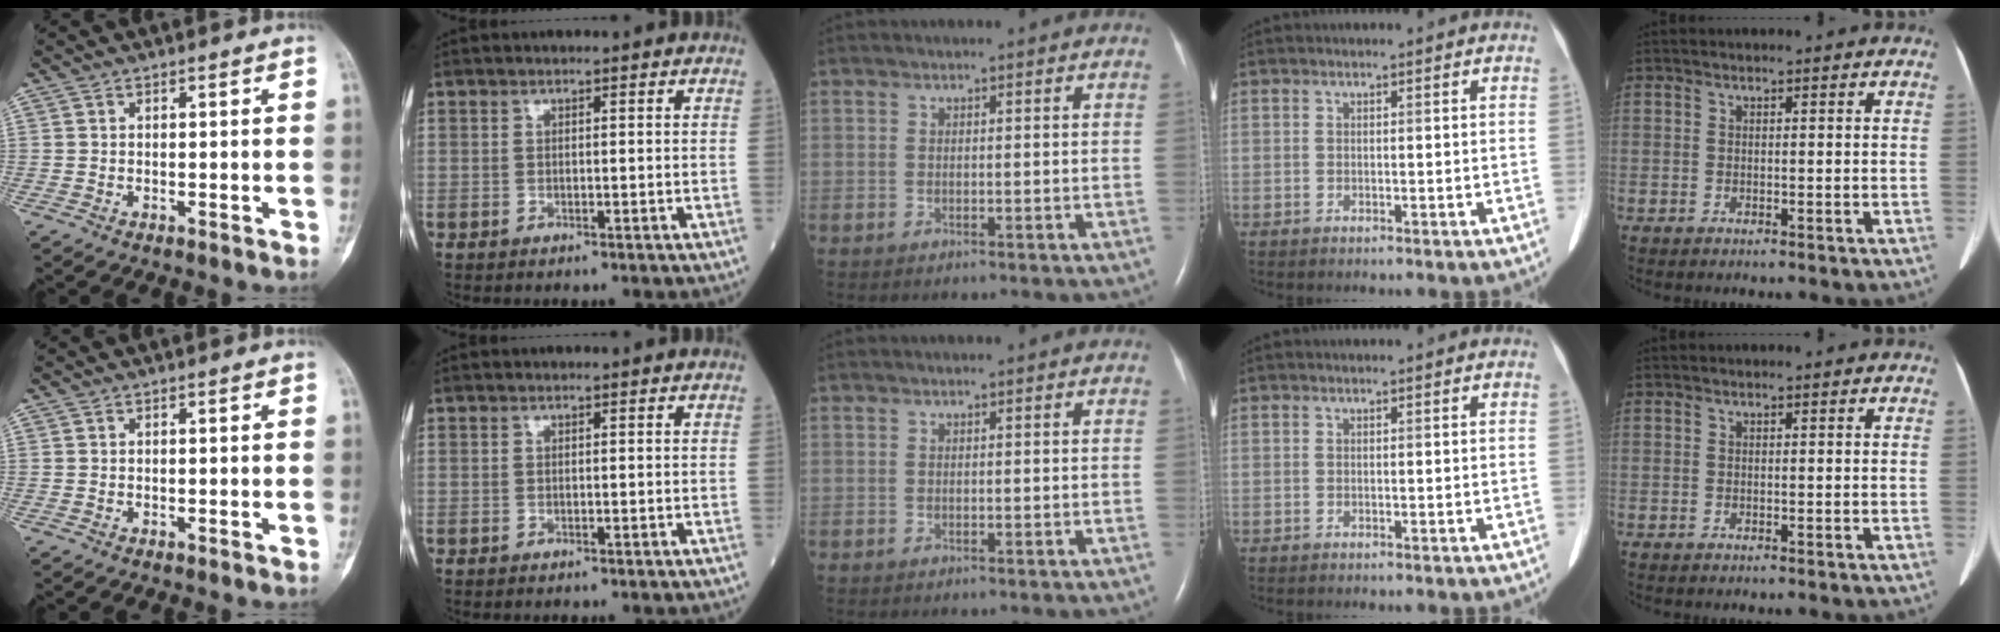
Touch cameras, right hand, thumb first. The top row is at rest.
{}